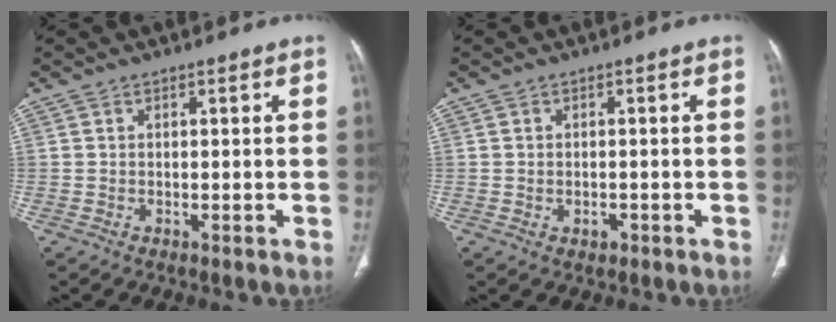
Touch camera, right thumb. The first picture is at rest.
{"total": 1.4, "force": [-0.5, 1.1, 0.8], "torque": [-0.011, 0.006, -0.005]}